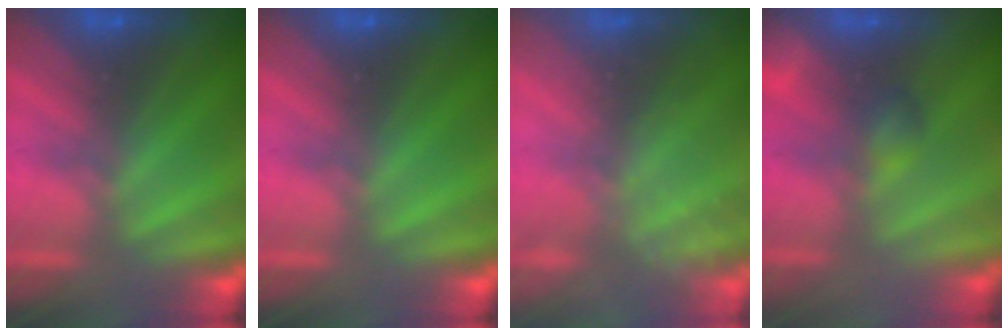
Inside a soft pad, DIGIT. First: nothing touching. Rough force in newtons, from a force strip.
{"total": 0.0}
{"total": 2.4}
{"total": 3.2}